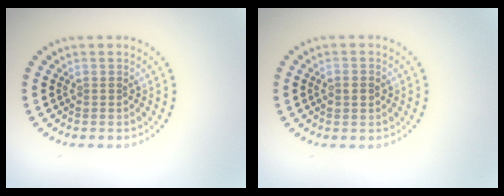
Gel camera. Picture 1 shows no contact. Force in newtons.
{"total": 1.7, "press": 1.6, "slide": 0.3}